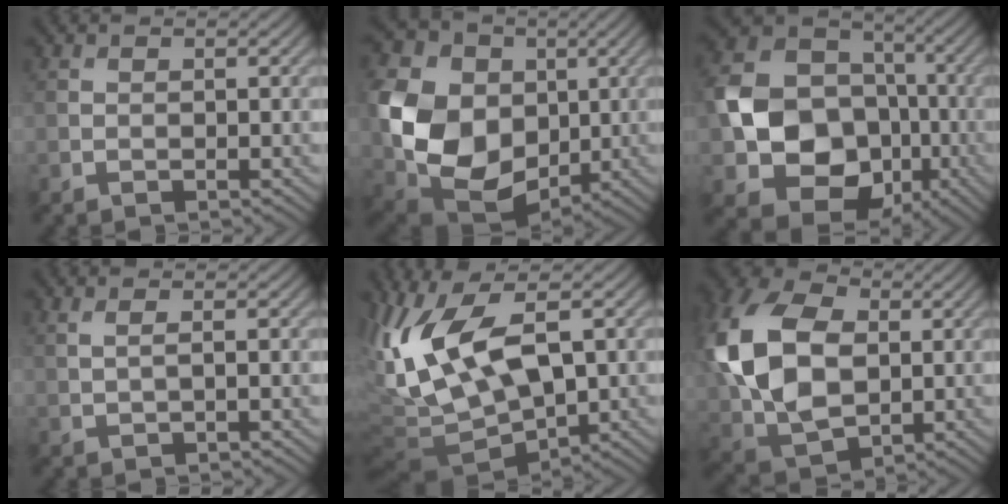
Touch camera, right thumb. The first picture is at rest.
{"total": 15.1, "force": [0.3, 11.7, 9.5], "torque": [-0.242, -0.020, 0.009]}
{"total": 15.0, "force": [-3.1, 12.1, 8.3], "torque": [-0.175, -0.034, -0.055]}
{"total": 1.3, "force": [0.5, 0.0, 1.2], "torque": [-0.024, 0.002, 0.011]}
{"total": 14.9, "force": [0.3, 6.9, 13.2], "torque": [-0.302, -0.002, 0.012]}
{"total": 15.8, "force": [1.6, 10.7, 11.4], "torque": [-0.291, 0.009, 0.032]}